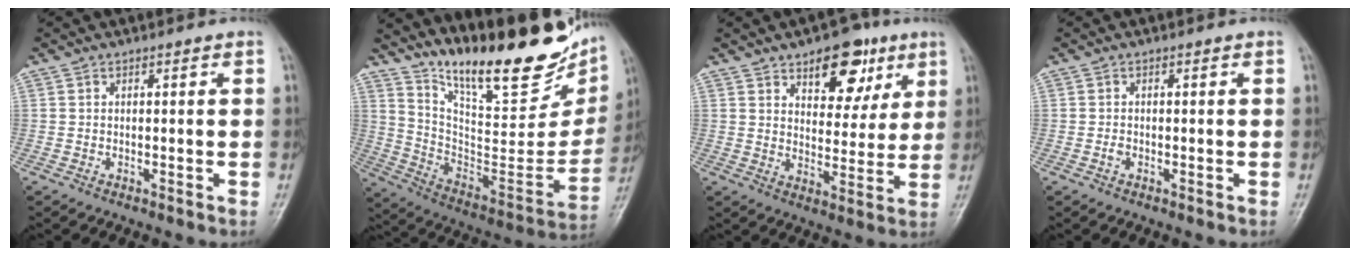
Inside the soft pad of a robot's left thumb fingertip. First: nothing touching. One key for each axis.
{"total": 29.1, "fx": 20.6, "fy": 8.7, "fz": 18.6, "tx": -0.247, "ty": -0.106, "tz": 0.323}
{"total": 12.3, "fx": 6.7, "fy": 6.7, "fz": 7.9, "tx": -0.065, "ty": -0.030, "tz": 0.096}
{"total": 0.8, "fx": -0.3, "fy": 0.5, "fz": 0.5, "tx": -0.008, "ty": 0.001, "tz": -0.008}